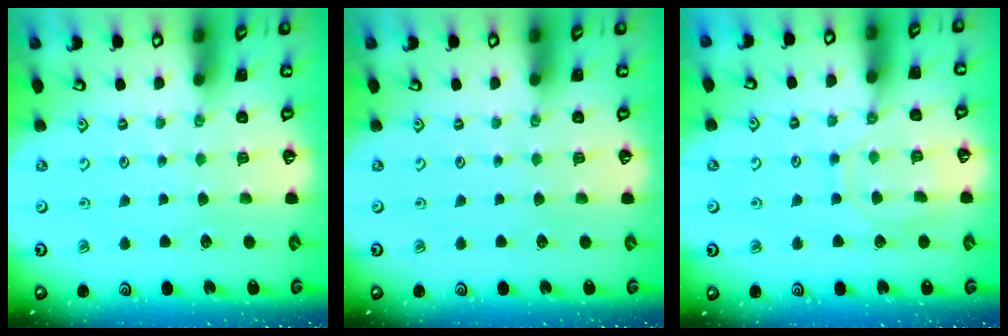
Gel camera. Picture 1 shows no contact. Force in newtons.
{"total": 0.0}
{"total": 9.2, "press": 9.2, "slide": 0.8}